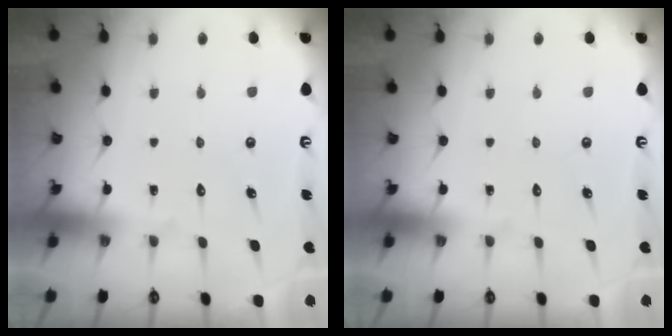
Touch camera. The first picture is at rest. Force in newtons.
{"total": 0.0}